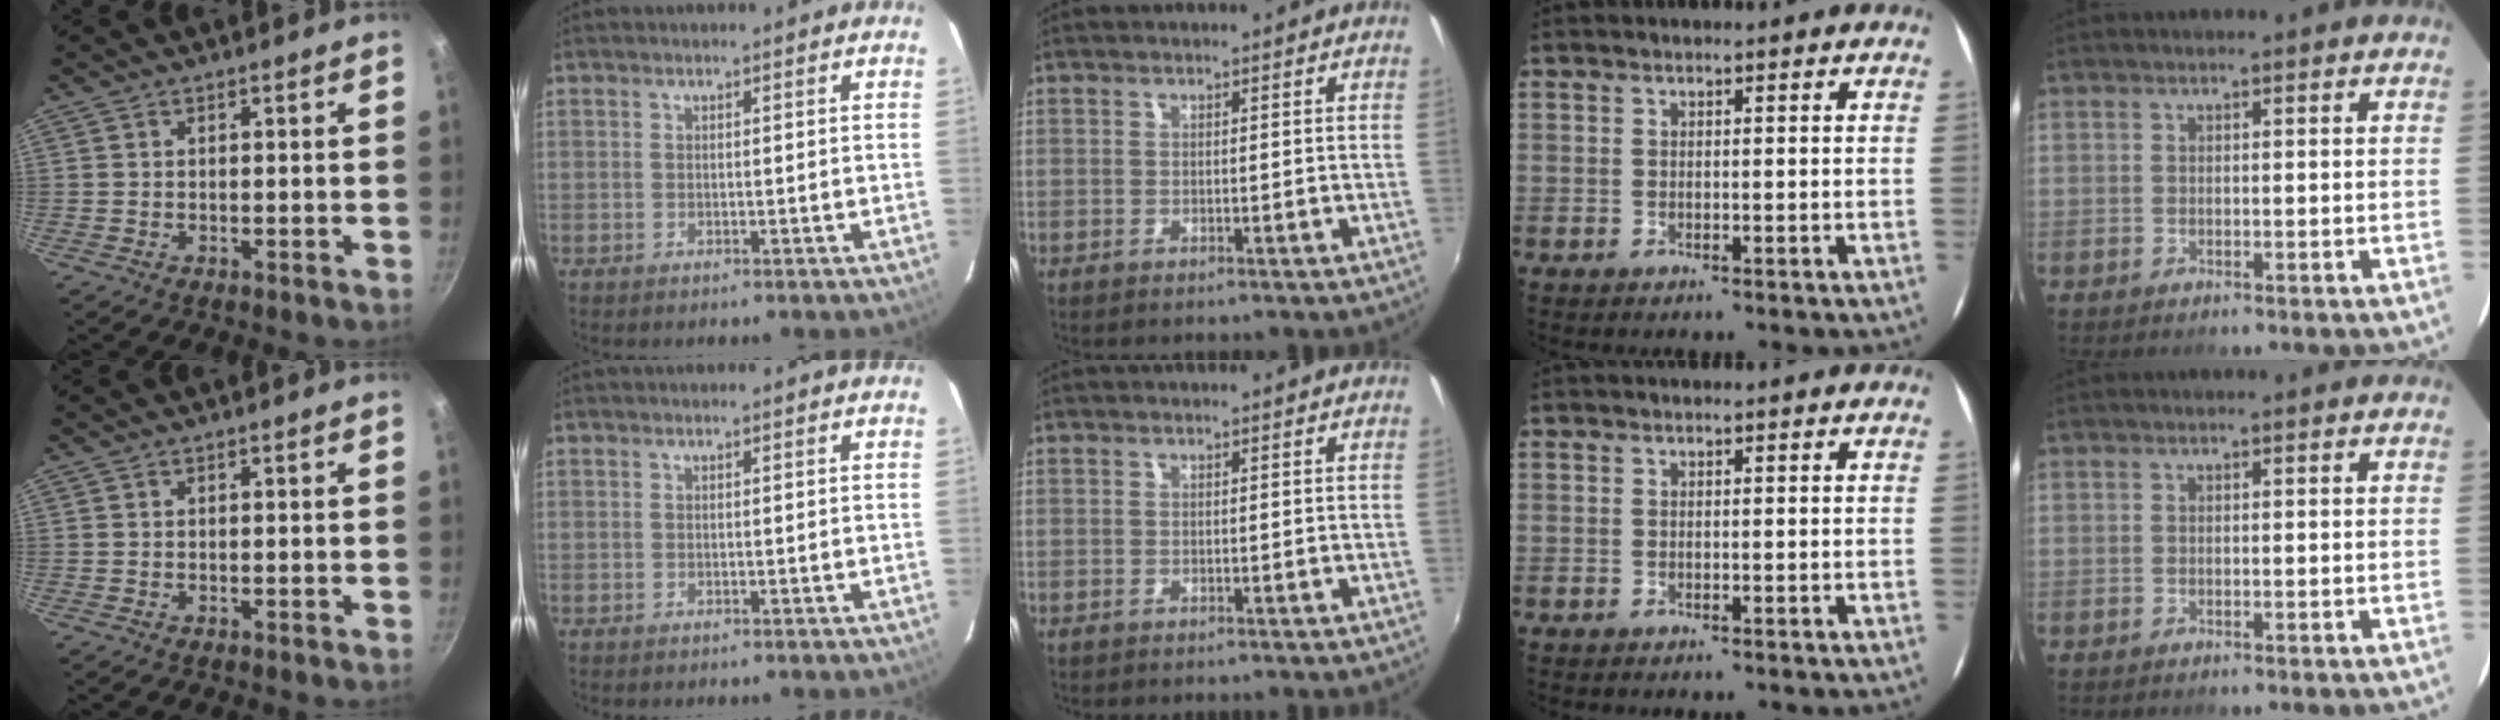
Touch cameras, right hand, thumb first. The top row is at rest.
{}